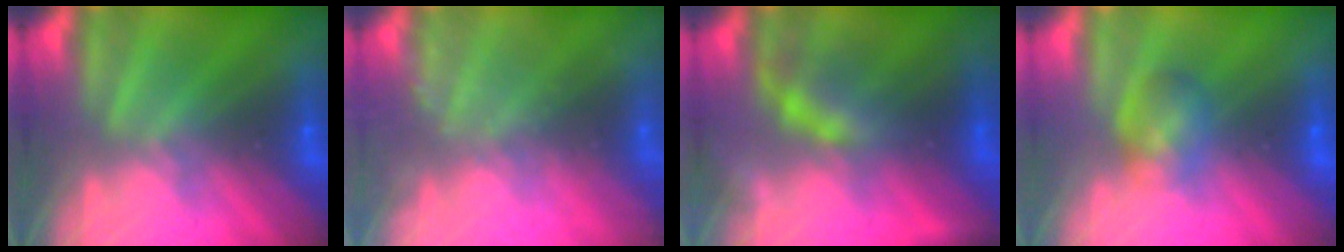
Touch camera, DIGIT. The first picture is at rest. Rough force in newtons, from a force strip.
{"total": 2.5}
{"total": 7.3}
{"total": 4.6}